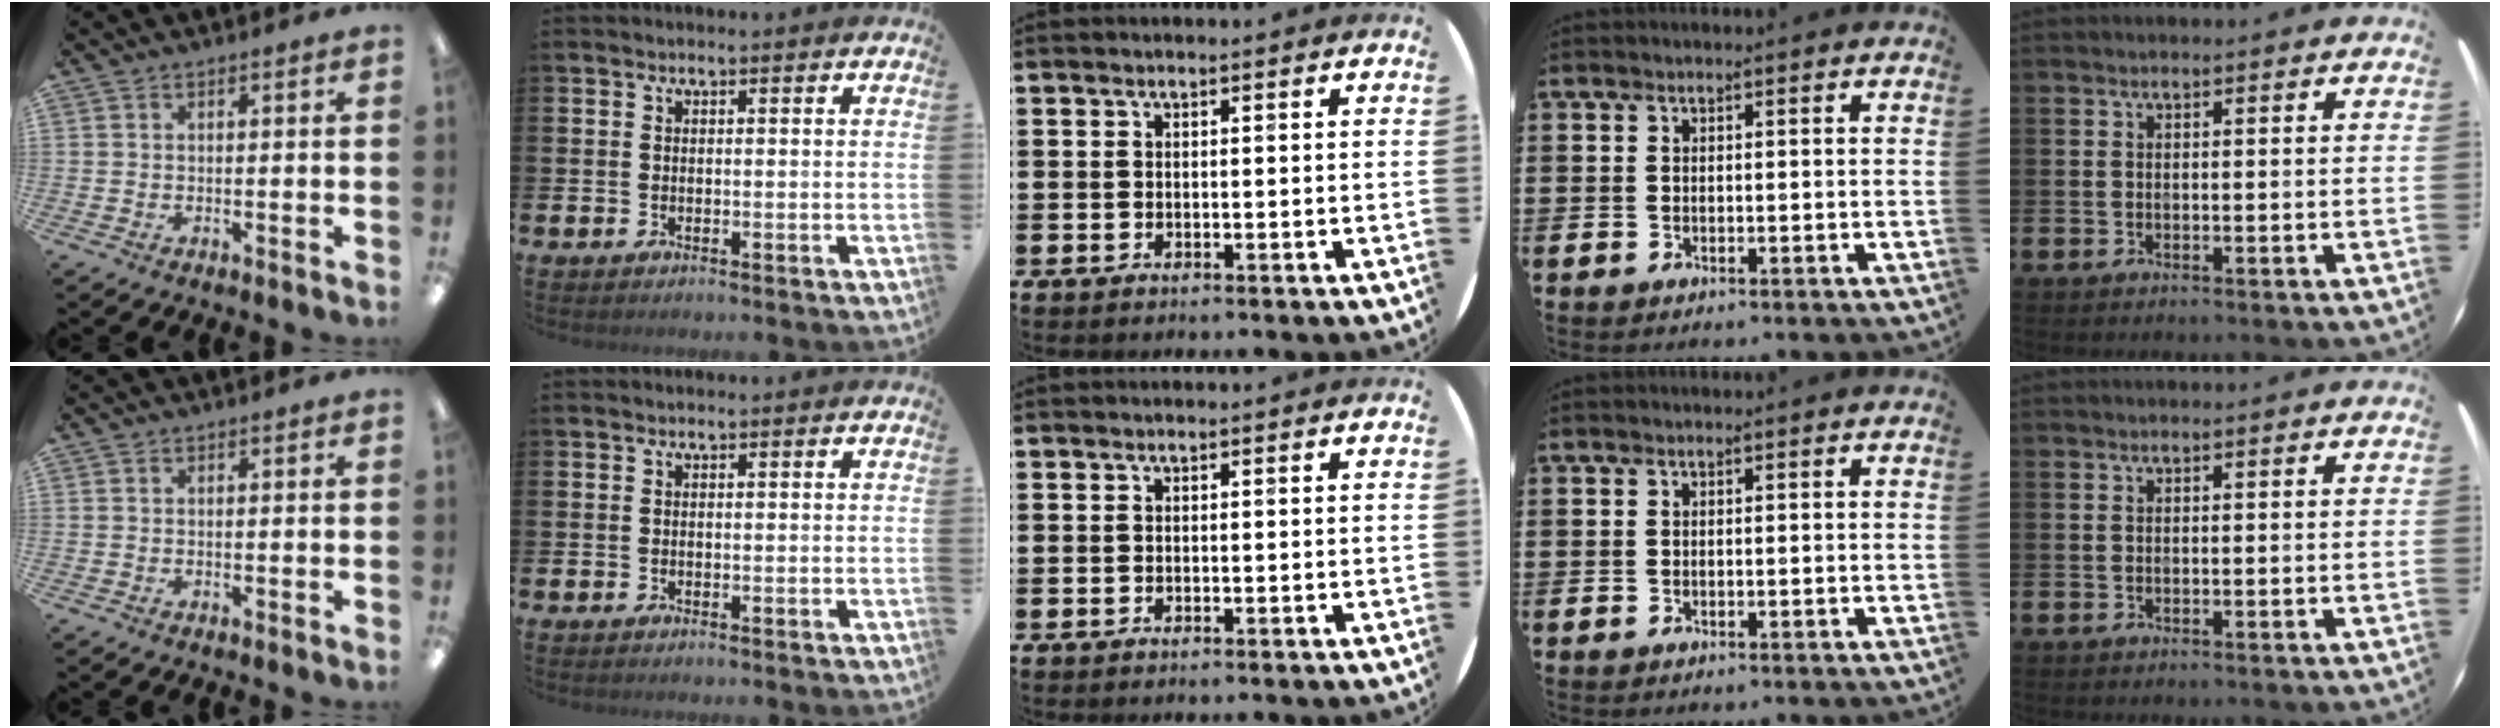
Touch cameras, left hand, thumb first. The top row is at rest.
{}